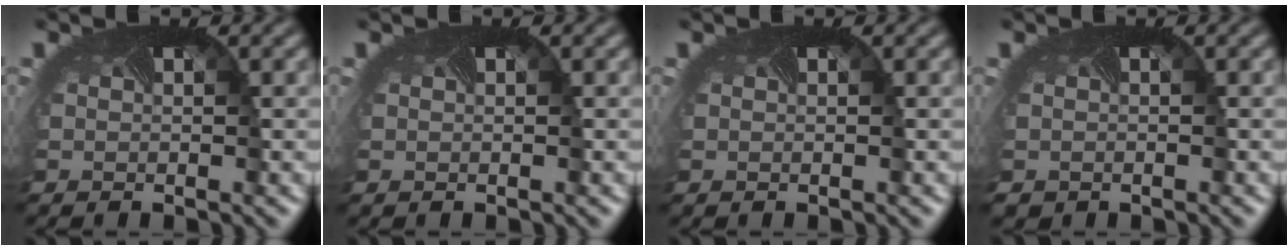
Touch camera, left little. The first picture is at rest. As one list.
[{"total": 0.0}, {"total": 0.0}, {"total": 0.9, "force": [-0.4, 0.8, 0.2], "torque": [-0.003, -0.004, -0.004]}]